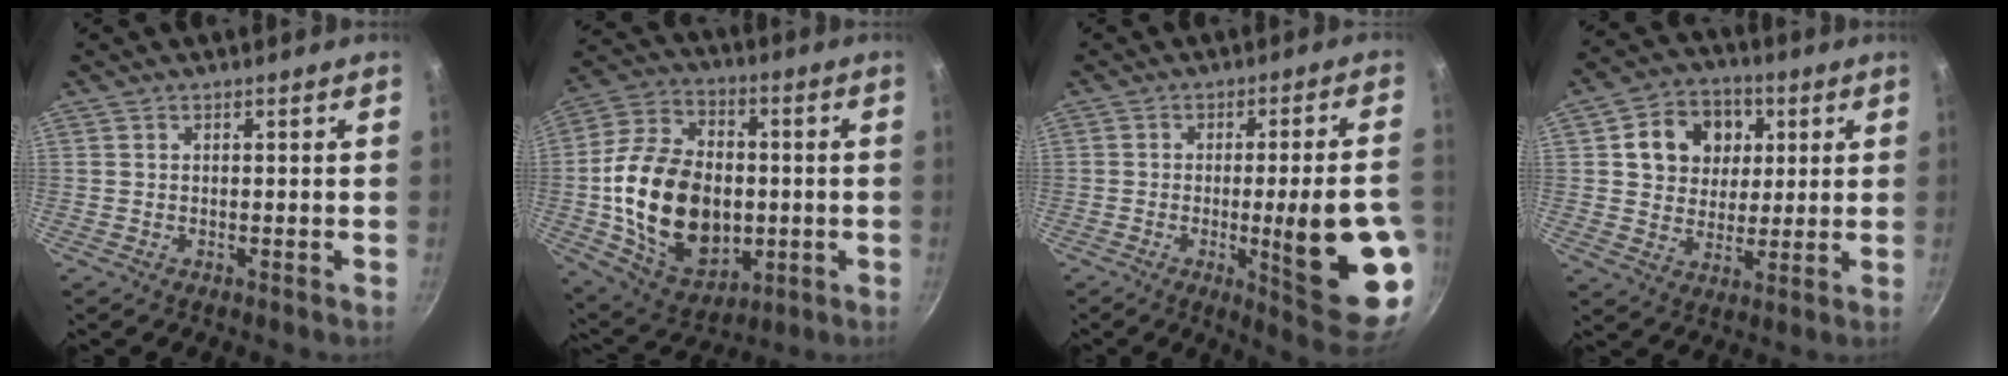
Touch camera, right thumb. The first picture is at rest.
{"total": 23.5, "force": [-1.8, 16.2, 16.9], "torque": [-0.278, 0.016, -0.022]}
{"total": 18.5, "force": [-3.7, 3.4, 17.8], "torque": [-0.220, 0.001, -0.040]}
{"total": 12.3, "force": [3.4, 10.2, 5.9], "torque": [-0.065, 0.001, 0.051]}